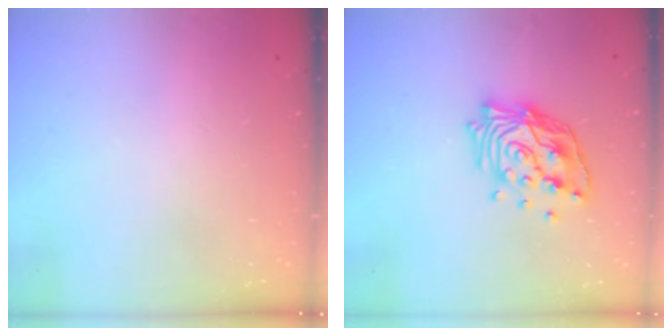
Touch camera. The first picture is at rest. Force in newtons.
{"total": 14.9, "press": 14.8, "slide": 1.1}